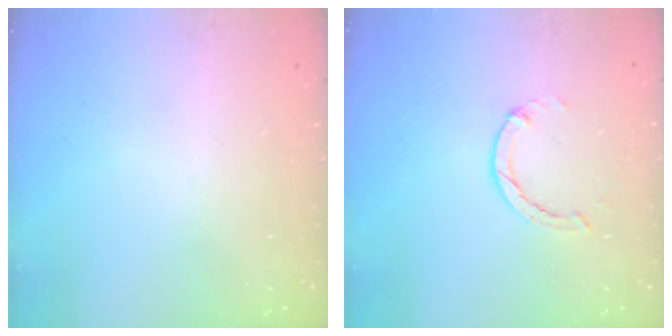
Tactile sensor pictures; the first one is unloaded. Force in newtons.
{"total": 1.0, "press": 0.9, "slide": 0.3}